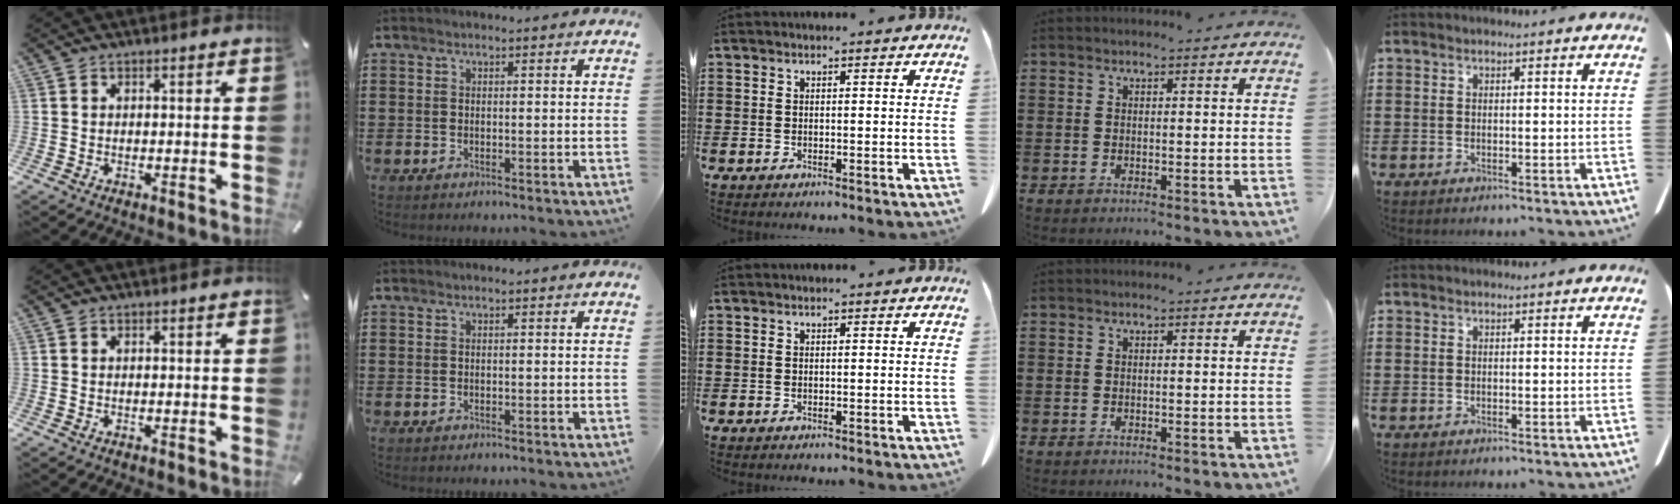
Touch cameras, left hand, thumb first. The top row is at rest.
{}